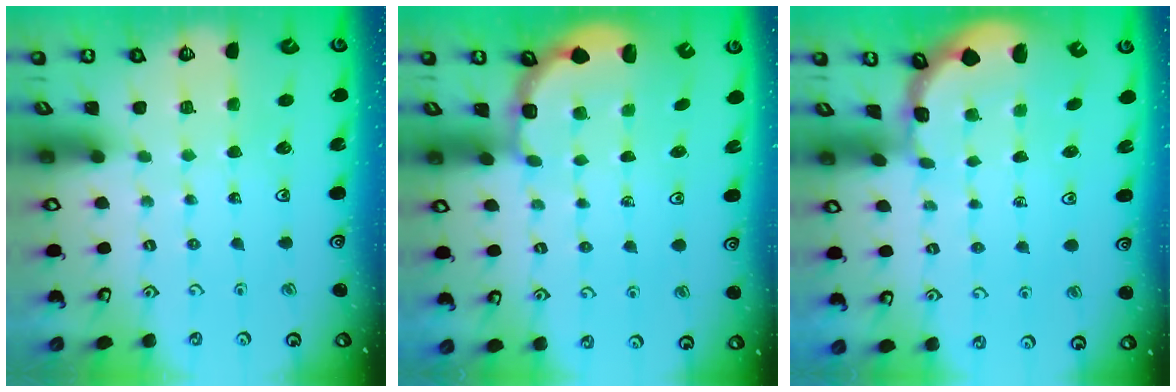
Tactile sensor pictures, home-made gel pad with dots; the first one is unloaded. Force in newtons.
{"total": 2.7, "press": 2.3, "slide": 1.5}
{"total": 1.1, "press": 1.1, "slide": 0.1}